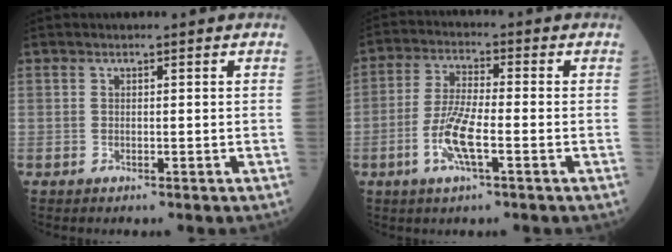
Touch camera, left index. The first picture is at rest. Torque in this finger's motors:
{"motor_torque": [0.35, 0.14, 0.24, 0.12]}